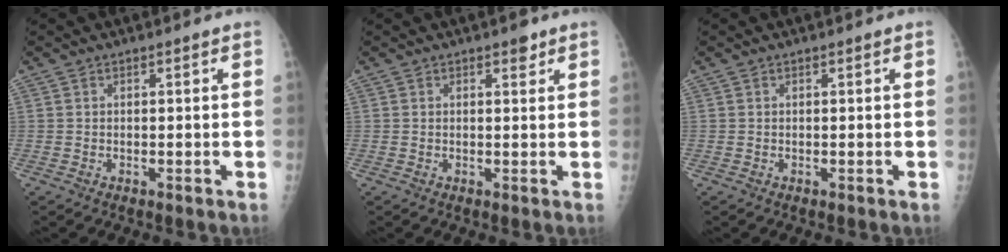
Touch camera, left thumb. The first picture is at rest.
{"total": 1.8, "force": [1.2, 0.8, 1.0], "torque": [-0.004, -0.005, 0.014]}
{"total": 0.0}